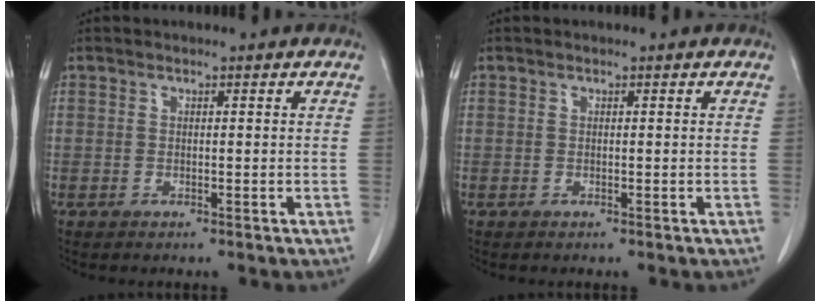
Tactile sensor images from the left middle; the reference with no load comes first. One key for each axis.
{"total": 0.0}